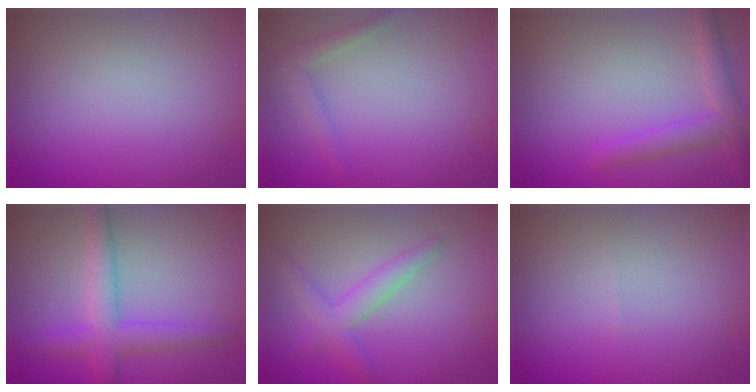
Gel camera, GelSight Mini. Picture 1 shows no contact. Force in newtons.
{"total": 1.5, "press": 1.5, "slide": 0.1}
{"total": 2.8, "press": 2.8, "slide": 0.2}
{"total": 3.9, "press": 3.9, "slide": 0.0}
{"total": 2.5, "press": 2.5, "slide": 0.1}
{"total": 0.0}